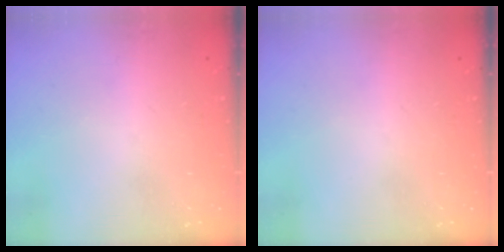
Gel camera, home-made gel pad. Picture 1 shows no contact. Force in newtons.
{"total": 0.0}